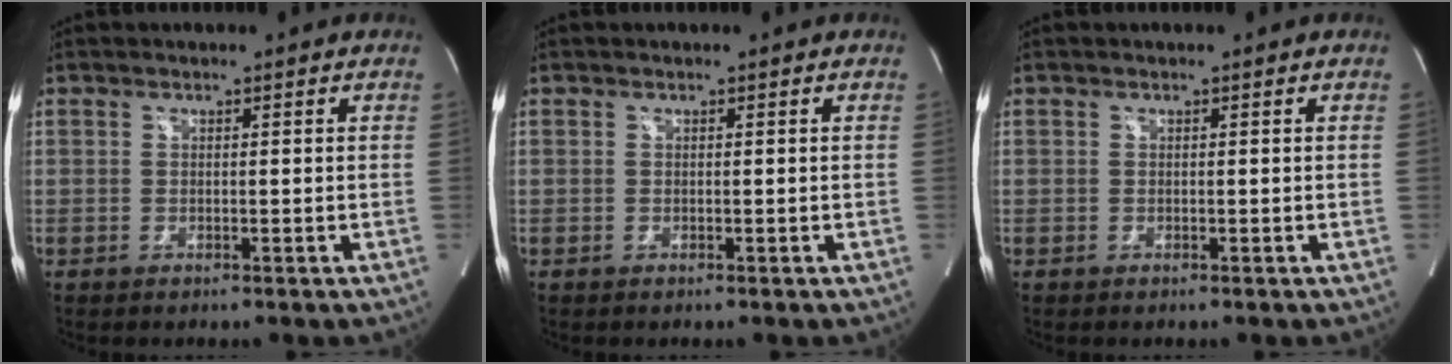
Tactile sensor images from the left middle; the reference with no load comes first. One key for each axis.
{"total": 0.0}
{"total": 0.0}